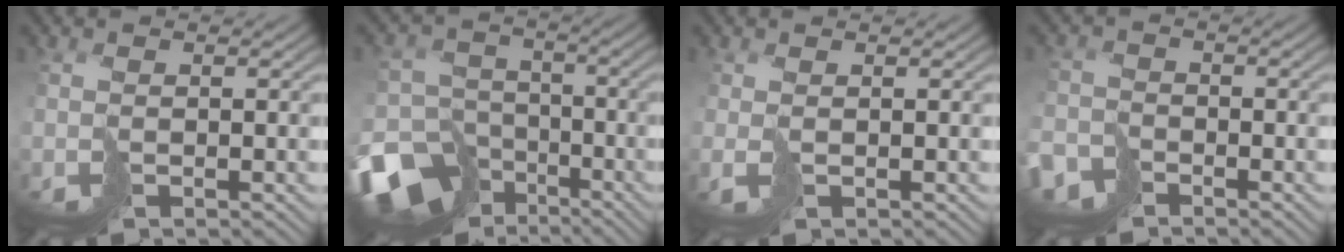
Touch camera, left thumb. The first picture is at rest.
{"total": 14.8, "force": [-9.3, 10.3, 5.0], "torque": [-0.145, -0.059, -0.138]}
{"total": 1.0, "force": [-0.1, 0.4, 0.9], "torque": [-0.027, -0.002, -0.002]}
{"total": 3.9, "force": [-3.3, 2.1, 0.5], "torque": [-0.009, -0.007, -0.074]}